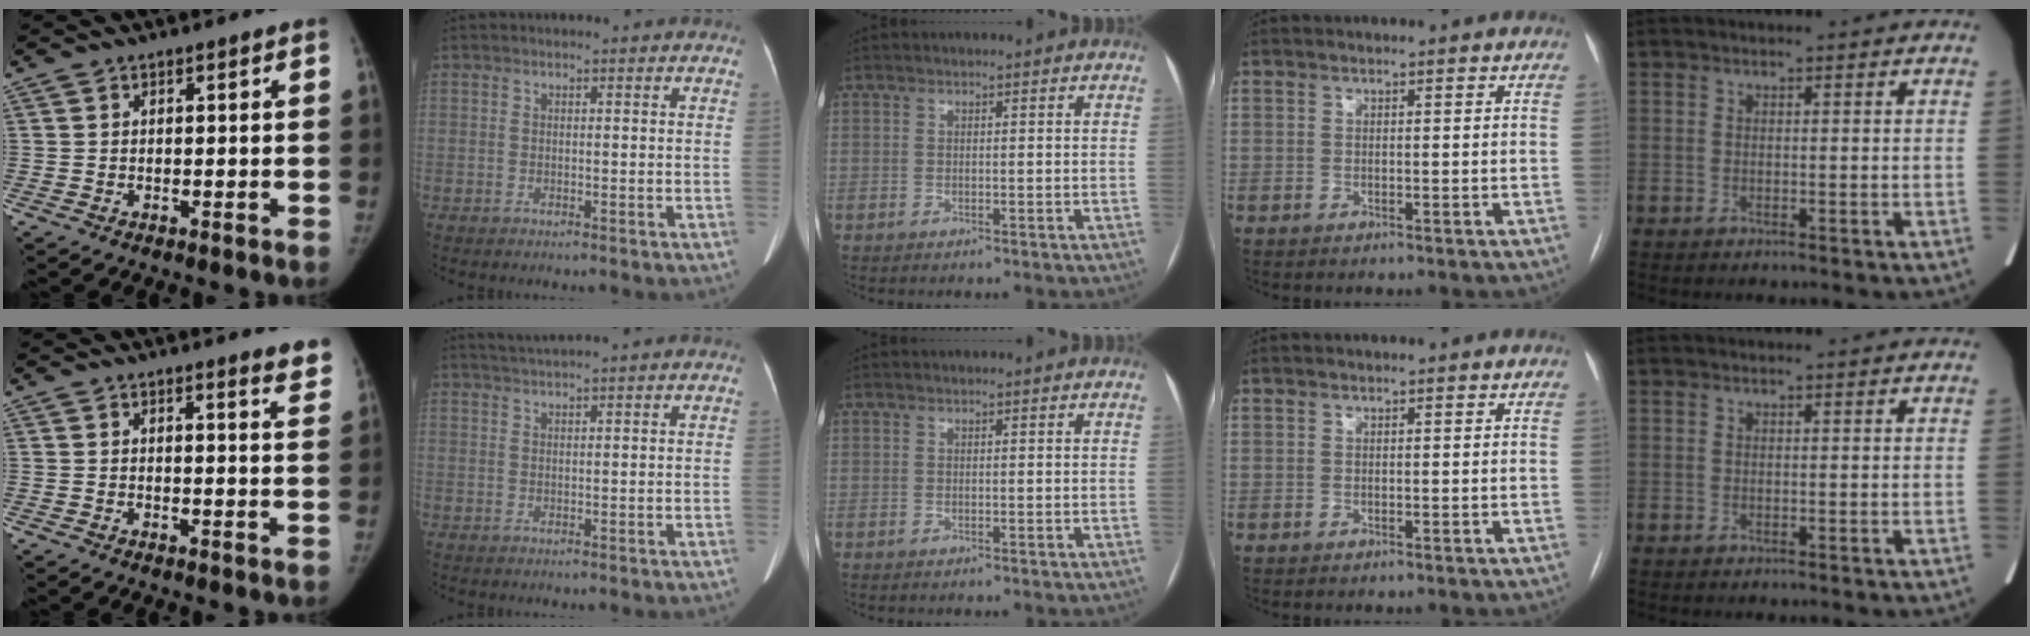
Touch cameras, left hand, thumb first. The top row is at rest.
{"thumb": {"total": 4.4, "force": [4.0, 0.6, 1.7], "torque": [-0.006, -0.024, 0.028]}, "index": {"total": 2.2, "force": [1.9, -0.9, 0.6], "torque": [-0.013, 0.009, 0.042]}}